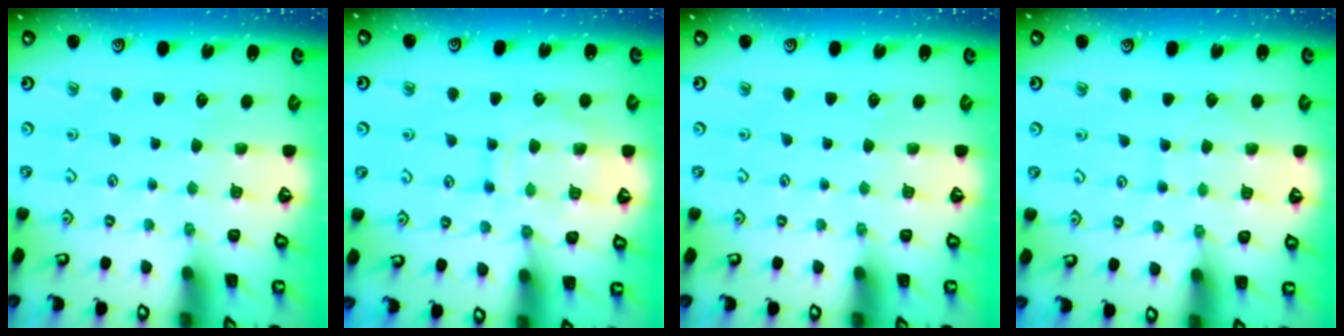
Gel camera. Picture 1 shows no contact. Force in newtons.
{"total": 11.2, "press": 11.1, "slide": 1.1}
{"total": 0.0}
{"total": 5.7, "press": 5.6, "slide": 0.4}